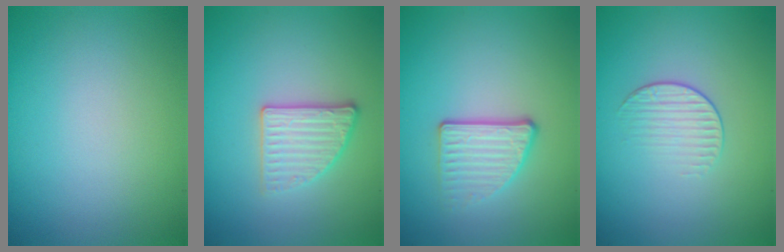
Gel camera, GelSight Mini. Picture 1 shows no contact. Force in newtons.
{"total": 2.7, "press": 2.6, "slide": 0.8}
{"total": 3.0, "press": 2.3, "slide": 1.9}
{"total": 1.7, "press": 1.0, "slide": 1.4}